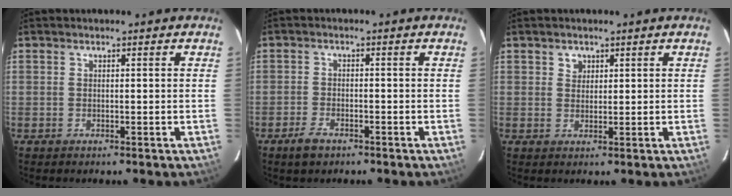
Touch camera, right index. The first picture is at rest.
{"total": 3.6, "force": [-2.6, 1.7, 1.9], "torque": [-0.052, -0.004, -0.049]}
{"total": 1.9, "force": [1.0, 1.6, 0.2], "torque": [0.002, 0.007, 0.015]}